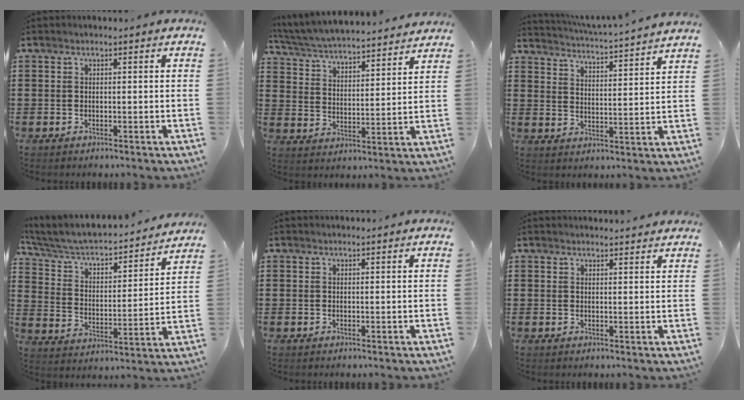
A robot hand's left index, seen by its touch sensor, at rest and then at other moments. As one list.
[{"total": 5.3, "force": [5.2, -0.2, 1.0], "torque": [-0.044, -0.038, 0.086]}, {"total": 3.9, "force": [3.8, -0.7, 0.6], "torque": [-0.033, -0.035, 0.058]}, {"total": 4.8, "force": [4.2, 1.4, 1.7], "torque": [-0.057, -0.042, 0.063]}, {"total": 0.0}, {"total": 1.6, "force": [1.6, 0.0, 0.2], "torque": [-0.007, 0.000, 0.032]}]